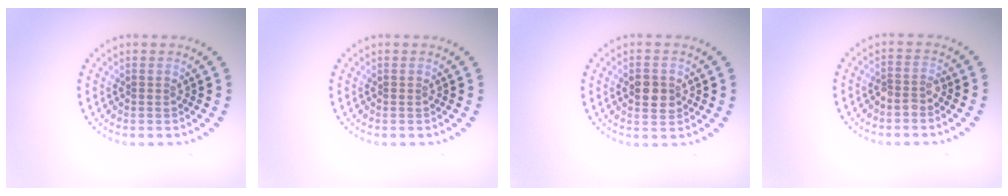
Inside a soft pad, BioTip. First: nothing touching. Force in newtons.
{"total": 0.0}
{"total": 2.4, "press": 2.4, "slide": 0.2}
{"total": 1.5, "press": 1.2, "slide": 0.9}